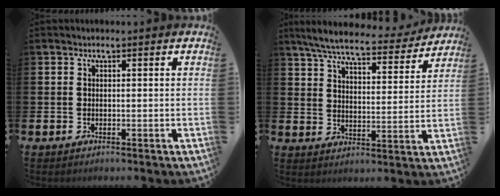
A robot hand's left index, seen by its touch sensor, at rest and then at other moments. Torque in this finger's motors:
{"motor_torque": [1.06, -1.08, 0.67, 0.17]}